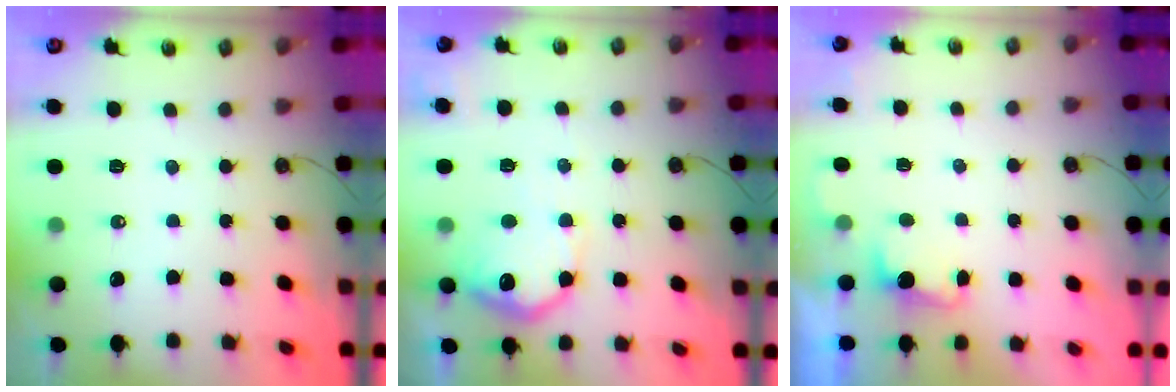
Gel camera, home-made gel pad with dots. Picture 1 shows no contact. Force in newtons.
{"total": 12.8, "press": 12.7, "slide": 0.6}
{"total": 1.9, "press": 1.6, "slide": 0.9}